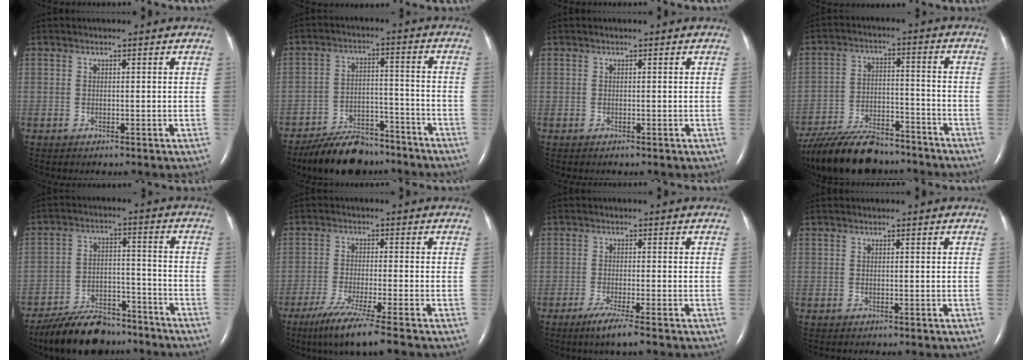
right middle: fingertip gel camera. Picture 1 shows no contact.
{"total": 11.0, "force": [-9.6, 3.8, 3.9], "torque": [-0.062, 0.009, -0.157]}
{"total": 0.0}
{"total": 16.0, "force": [-14.0, 4.2, 6.6], "torque": [-0.131, -0.006, -0.229]}
{"total": 12.7, "force": [-10.9, 4.2, 4.8], "torque": [-0.078, 0.010, -0.177]}
{"total": 8.4, "force": [-6.2, -1.2, 5.6], "torque": [-0.099, -0.030, -0.107]}
{"total": 4.0, "force": [-2.6, -0.4, 3.0], "torque": [-0.062, -0.014, -0.050]}
{"total": 0.0}